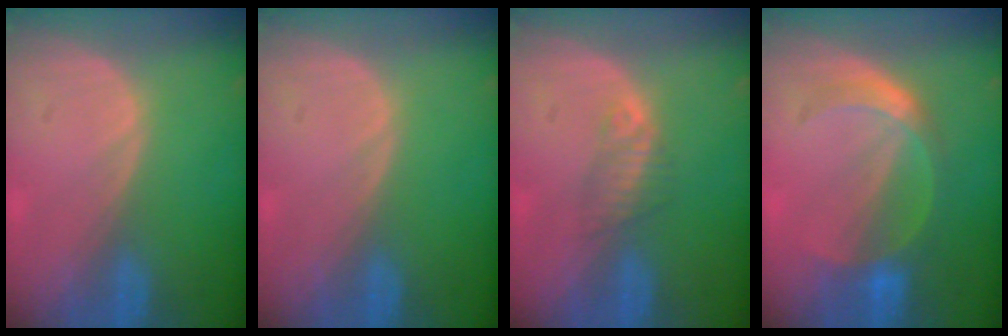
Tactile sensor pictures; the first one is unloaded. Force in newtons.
{"total": 0.0}
{"total": 2.3, "press": 2.1, "slide": 0.8}
{"total": 5.4, "press": 5.2, "slide": 1.3}